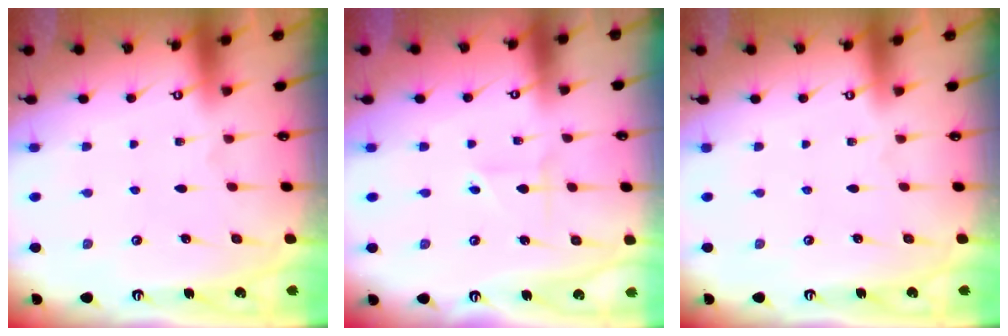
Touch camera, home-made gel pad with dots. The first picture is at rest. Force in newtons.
{"total": 1.9, "press": 1.8, "slide": 0.5}
{"total": 0.0}